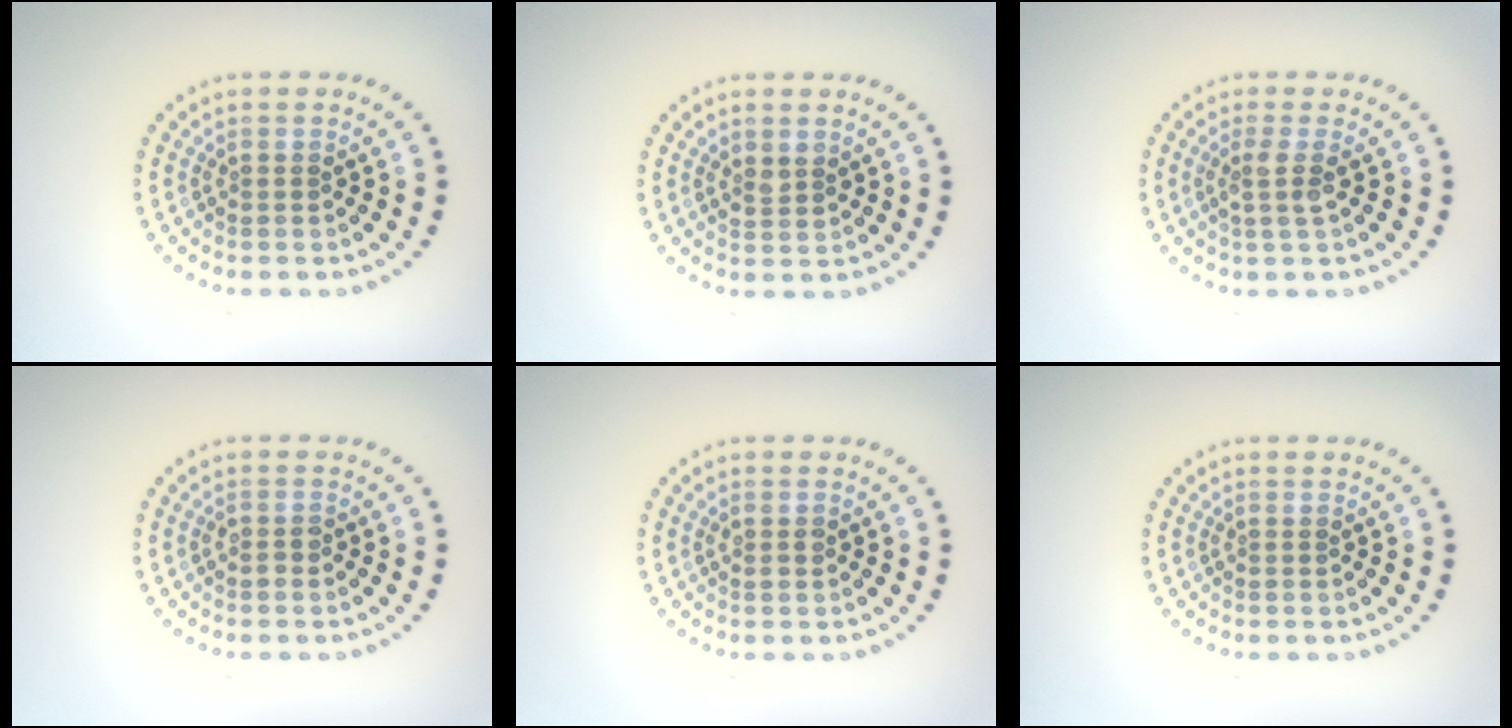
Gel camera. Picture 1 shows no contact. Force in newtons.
{"total": 1.4, "press": 1.4, "slide": 0.3}
{"total": 1.8, "press": 1.4, "slide": 1.2}
{"total": 0.8, "press": 0.7, "slide": 0.3}
{"total": 0.8, "press": 0.8, "slide": 0.2}
{"total": 0.0}